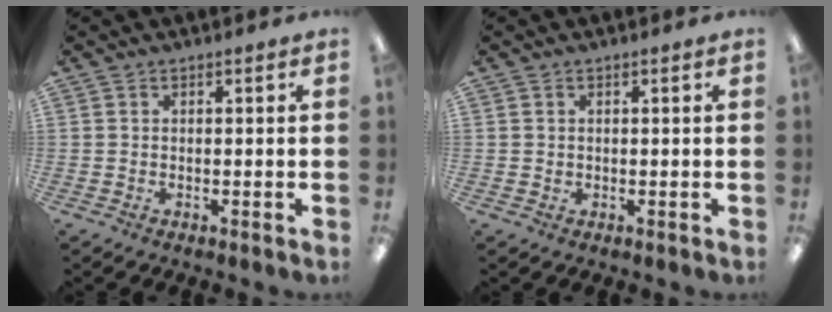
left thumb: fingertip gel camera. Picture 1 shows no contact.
{"total": 0.6, "force": [0.2, 0.6, 0.0], "torque": [0.000, 0.003, 0.004]}